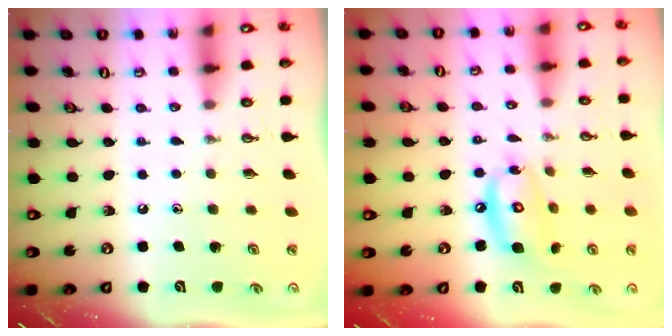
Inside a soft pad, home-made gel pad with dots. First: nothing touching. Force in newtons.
{"total": 12.0, "press": 12.0, "slide": 1.2}